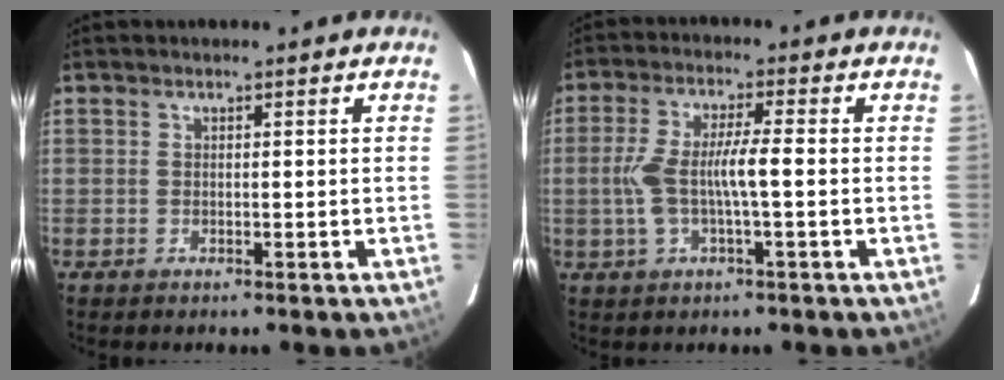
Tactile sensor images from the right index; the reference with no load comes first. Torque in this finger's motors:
{"motor_torque": [0.36, -0.08, 0.27, 0.15]}